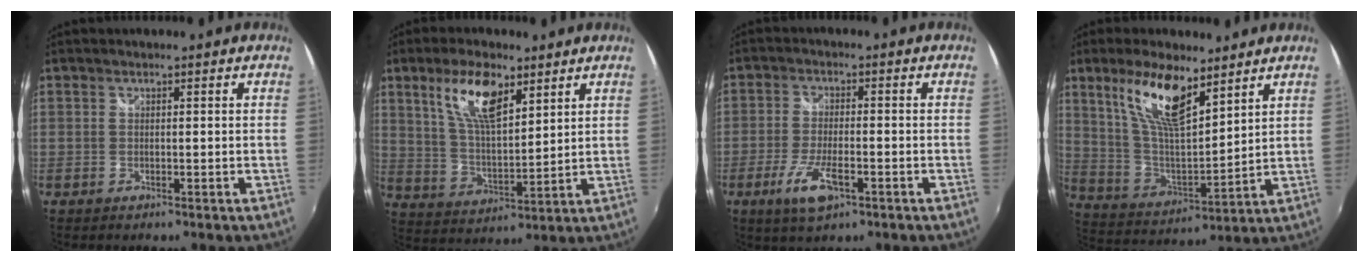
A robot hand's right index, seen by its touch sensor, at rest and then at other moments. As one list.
[{"total": 11.7, "force": [6.3, 4.3, 8.8], "torque": [-0.166, 0.009, 0.126]}, {"total": 7.7, "force": [-3.7, 2.5, 6.2], "torque": [-0.137, -0.015, -0.069]}, {"total": 14.6, "force": [8.9, 4.8, 10.6], "torque": [-0.205, 0.006, 0.180]}]